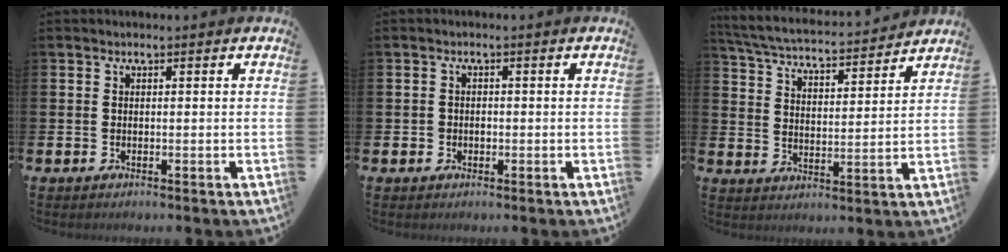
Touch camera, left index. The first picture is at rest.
{"total": 1.2, "force": [-0.4, 1.1, 0.2], "torque": [0.004, 0.004, -0.013]}
{"total": 4.9, "force": [4.7, 0.7, 1.2], "torque": [-0.046, -0.041, 0.076]}